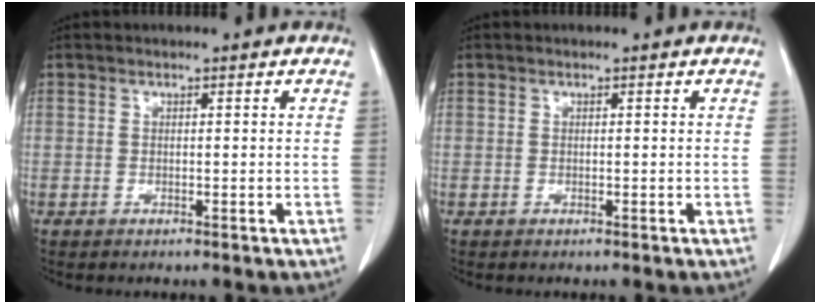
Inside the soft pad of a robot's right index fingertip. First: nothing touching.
{"total": 0.0}